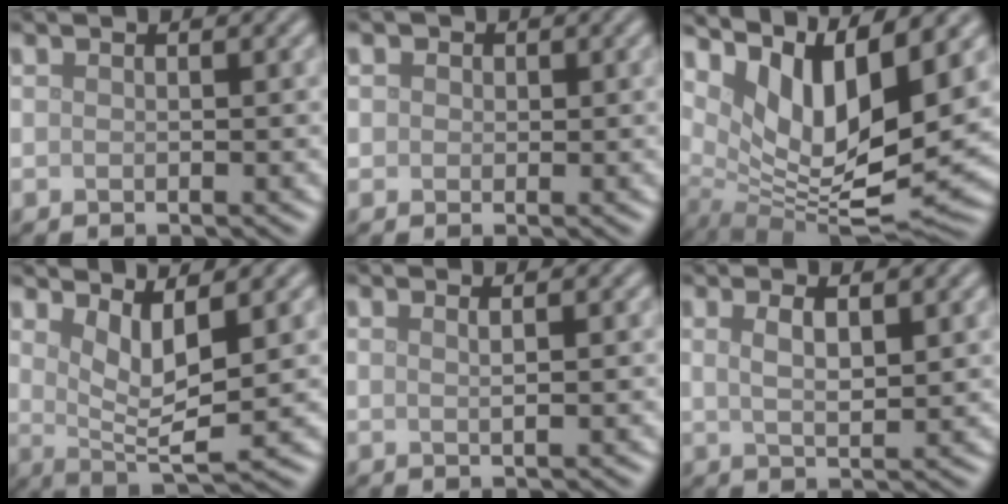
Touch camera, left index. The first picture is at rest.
{"total": 2.1, "force": [1.1, 1.6, 0.8], "torque": [-0.011, 0.006, 0.006]}
{"total": 10.8, "force": [4.7, 3.5, 9.1], "torque": [-0.175, -0.008, 0.094]}
{"total": 4.6, "force": [1.6, 1.1, 4.2], "torque": [-0.075, -0.010, 0.033]}
{"total": 1.1, "force": [0.5, 0.4, 0.9], "torque": [-0.008, 0.000, 0.002]}
{"total": 2.9, "force": [1.2, 0.8, 2.5], "torque": [-0.040, 0.001, 0.022]}